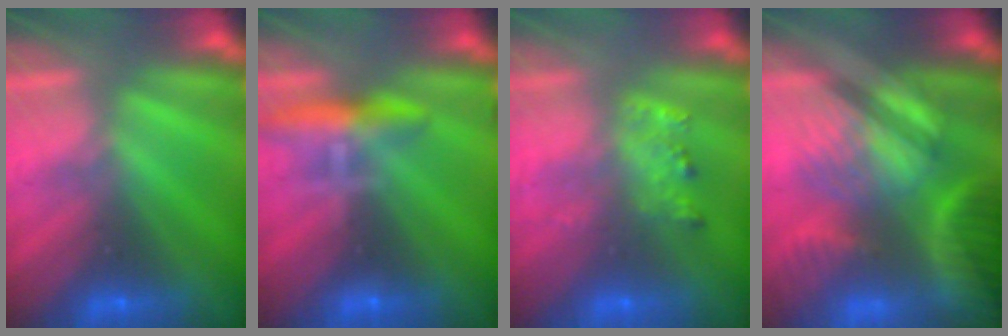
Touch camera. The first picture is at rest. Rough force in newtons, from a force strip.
{"total": 7.8}
{"total": 2.0}
{"total": 8.3}